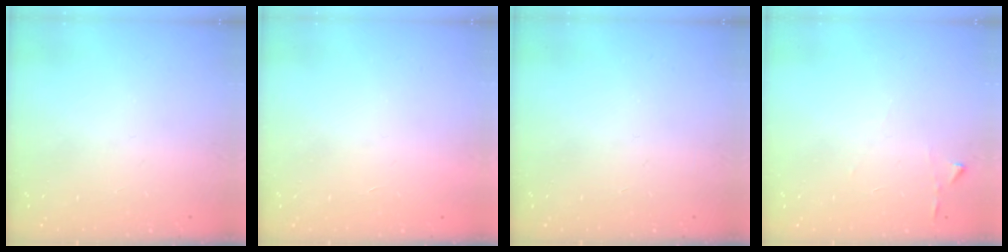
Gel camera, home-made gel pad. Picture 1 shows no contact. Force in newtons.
{"total": 1.7, "press": 1.7, "slide": 0.1}
{"total": 0.0}
{"total": 2.9, "press": 2.9, "slide": 0.3}